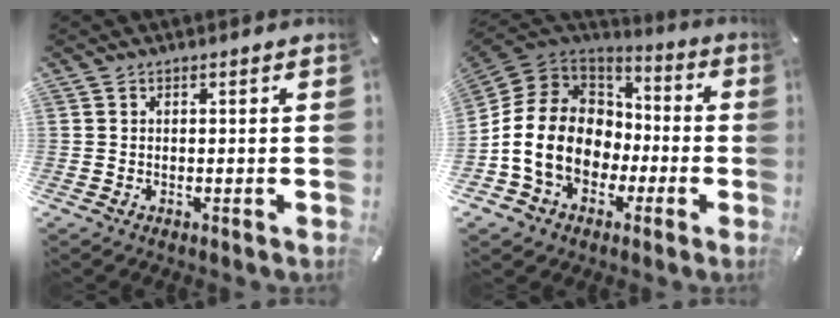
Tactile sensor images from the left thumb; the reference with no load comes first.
{"total": 15.4, "force": [-3.6, 13.0, 7.3], "torque": [-0.178, 0.016, -0.062]}